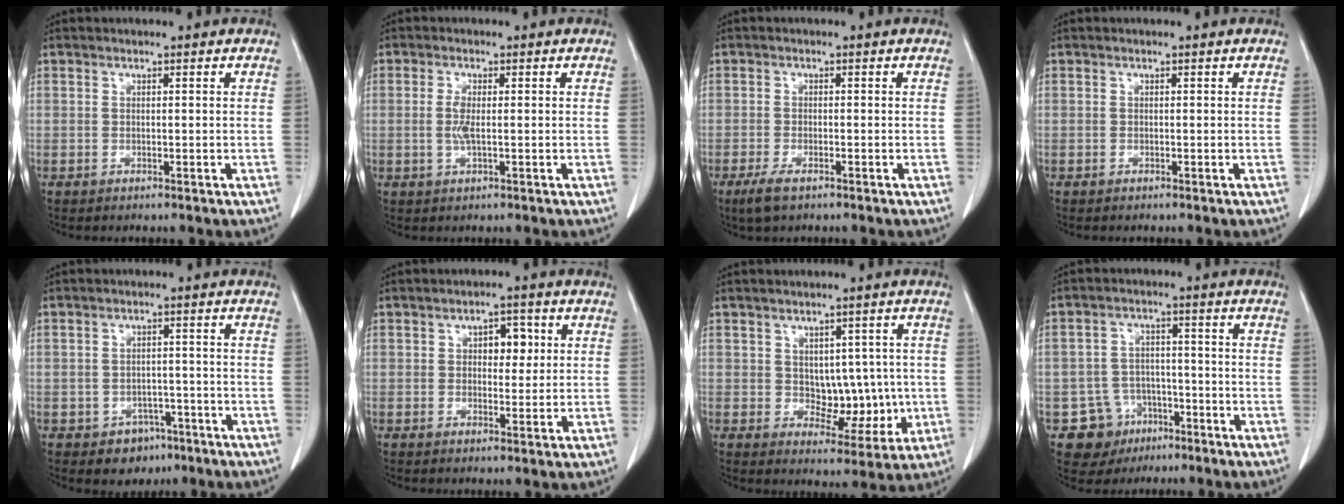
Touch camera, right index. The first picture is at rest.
{"total": 2.5, "force": [-0.1, 0.6, 2.4], "torque": [-0.055, -0.002, -0.002]}
{"total": 3.2, "force": [-2.2, 0.9, 2.2], "torque": [-0.052, -0.006, -0.038]}
{"total": 0.0}
{"total": 4.5, "force": [-2.7, 3.4, 1.4], "torque": [-0.011, 0.010, -0.029]}
{"total": 3.9, "force": [1.0, 2.2, 3.1], "torque": [-0.040, 0.008, 0.015]}
{"total": 6.7, "force": [0.2, 4.4, 5.0], "torque": [-0.054, 0.006, 0.020]}
{"total": 7.3, "force": [-3.7, 6.3, 0.5], "torque": [-0.002, 0.013, -0.050]}